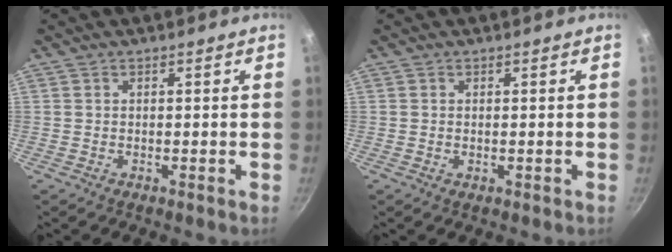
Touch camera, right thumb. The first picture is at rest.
{"total": 0.6, "force": [0.0, 0.4, 0.5], "torque": [-0.008, 0.000, -0.001]}